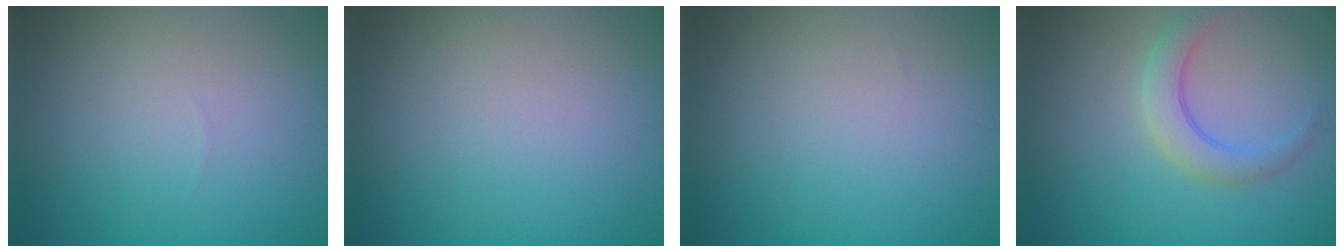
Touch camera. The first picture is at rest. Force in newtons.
{"total": 0.0}
{"total": 0.0}
{"total": 3.0, "press": 3.0, "slide": 0.0}